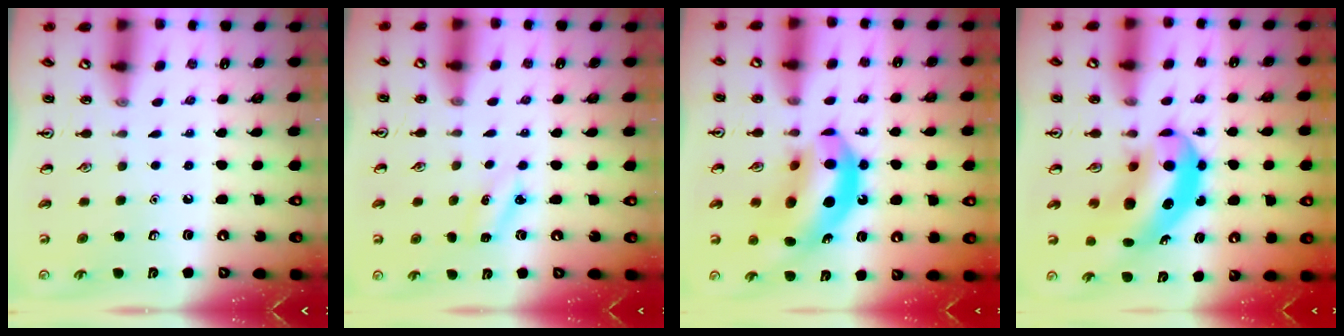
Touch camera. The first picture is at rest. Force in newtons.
{"total": 2.9, "press": 2.7, "slide": 0.9}
{"total": 15.6, "press": 14.8, "slide": 4.7}
{"total": 12.3, "press": 11.6, "slide": 3.9}